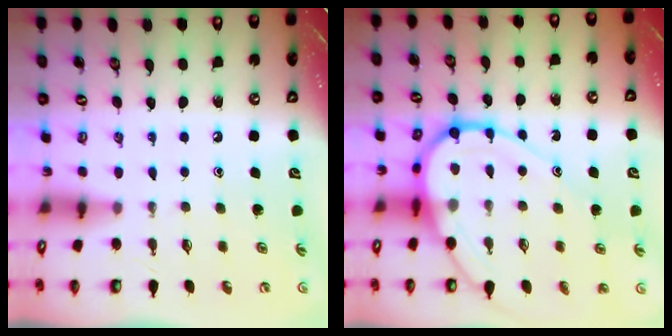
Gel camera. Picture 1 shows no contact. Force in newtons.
{"total": 14.2, "press": 14.1, "slide": 1.5}